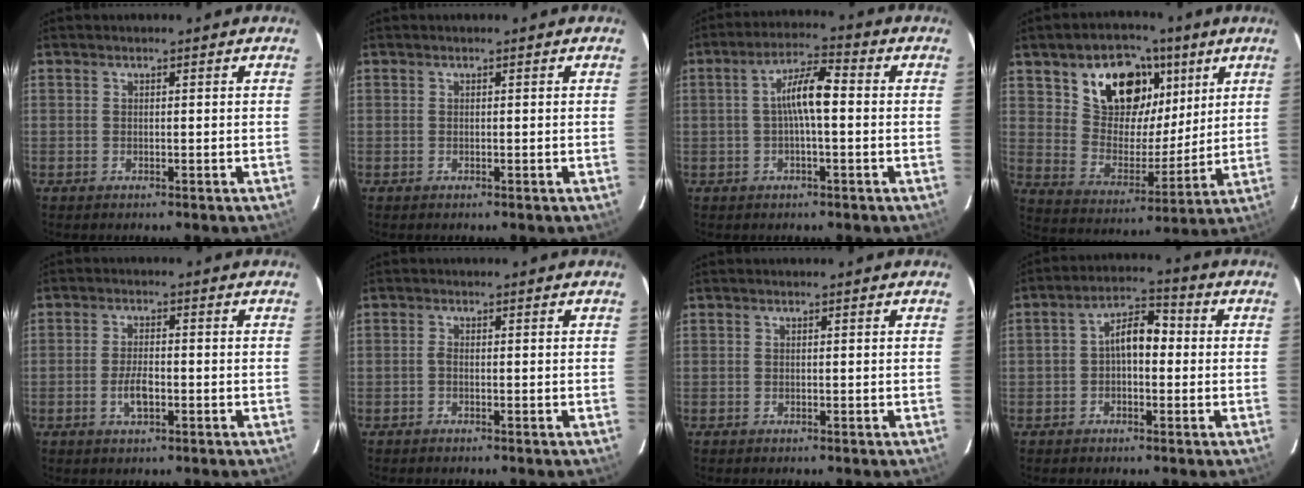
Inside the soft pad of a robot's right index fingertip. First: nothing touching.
{"total": 0.0}
{"total": 7.0, "force": [-0.1, 1.5, 6.9], "torque": [-0.129, 0.015, -0.003]}
{"total": 16.6, "force": [8.5, 10.9, 9.2], "torque": [-0.169, 0.025, 0.160]}
{"total": 4.3, "force": [-1.5, 1.7, 3.6], "torque": [-0.073, -0.001, -0.026]}
{"total": 0.7, "force": [-0.3, 0.3, 0.6], "torque": [-0.011, 0.003, -0.008]}
{"total": 0.0}
{"total": 6.6, "force": [-0.4, 3.8, 5.3], "torque": [-0.092, 0.026, -0.006]}